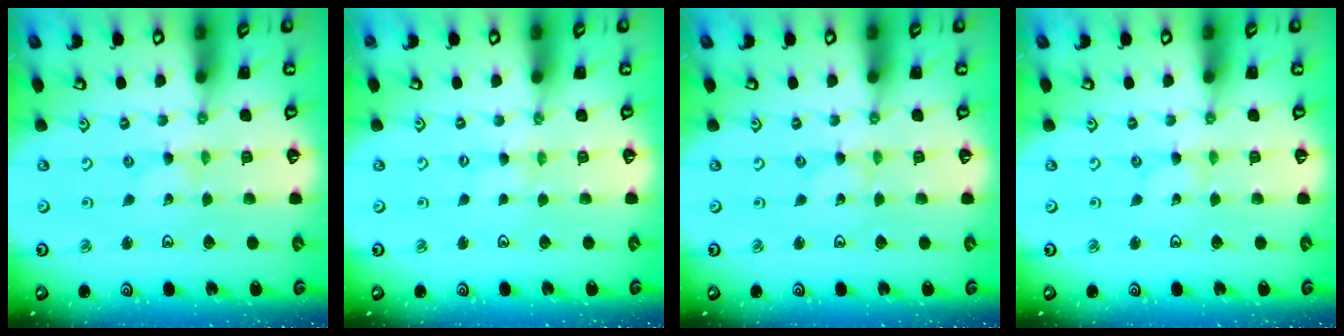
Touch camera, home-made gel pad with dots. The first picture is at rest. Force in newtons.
{"total": 1.5, "press": 1.5, "slide": 0.2}
{"total": 0.0}
{"total": 0.0}